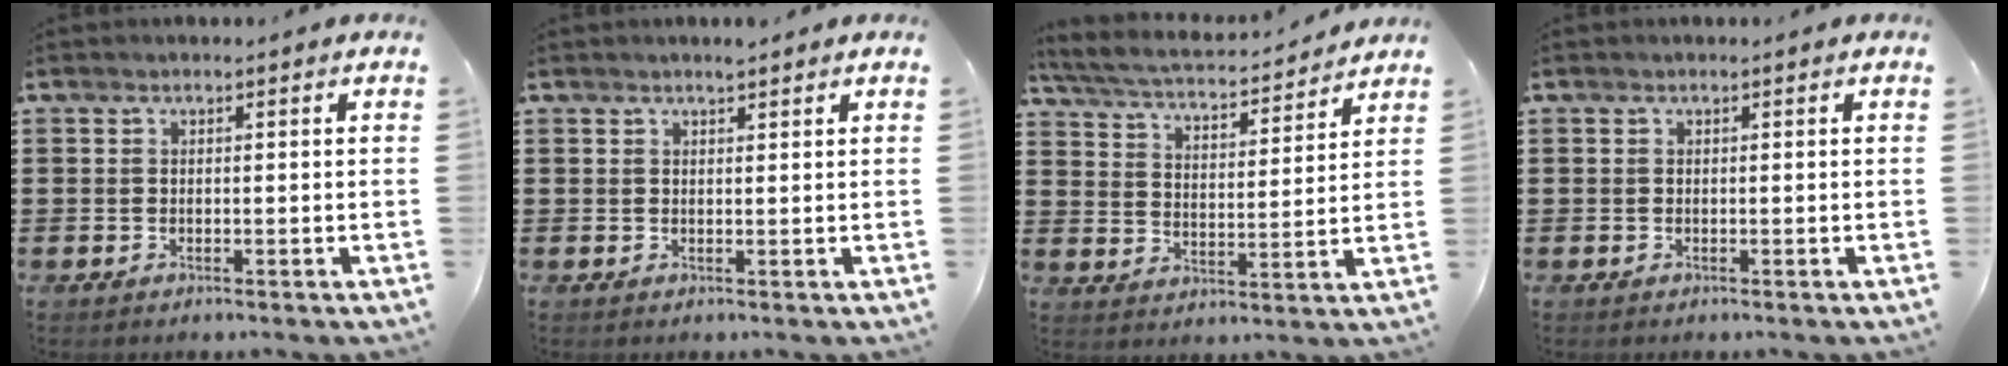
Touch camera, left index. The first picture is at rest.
{"total": 1.7, "force": [1.5, 0.0, 0.8], "torque": [-0.017, -0.001, 0.028]}
{"total": 4.1, "force": [3.9, 0.4, 1.3], "torque": [-0.051, -0.027, 0.058]}
{"total": 0.0}